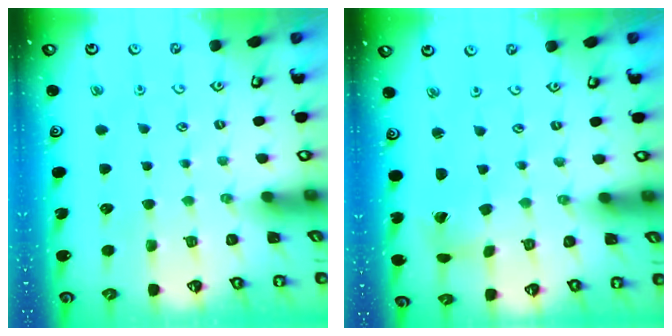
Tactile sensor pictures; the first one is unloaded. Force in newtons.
{"total": 2.1, "press": 2.1, "slide": 0.2}